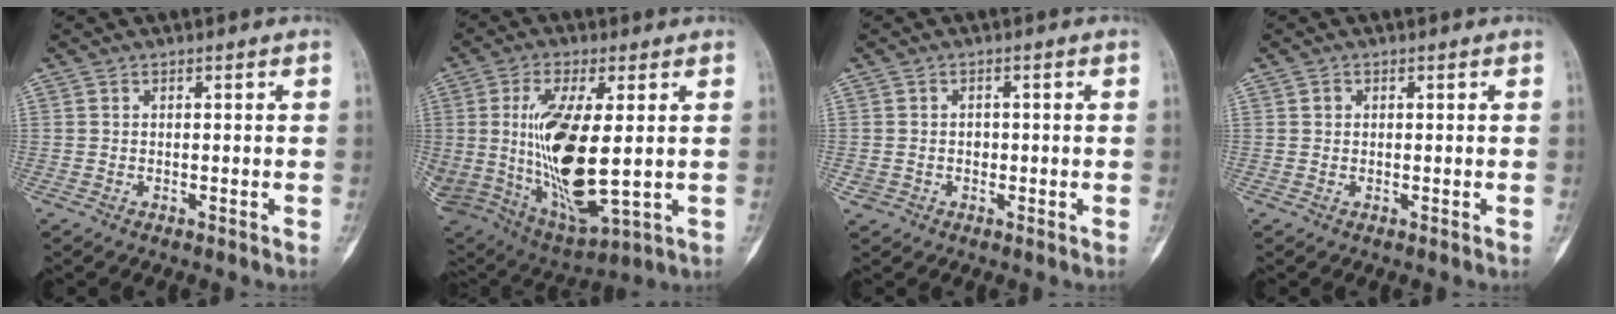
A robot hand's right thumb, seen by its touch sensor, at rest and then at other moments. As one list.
[{"total": 21.3, "force": [1.2, 8.6, 19.5], "torque": [-0.385, -0.023, 0.046]}, {"total": 2.1, "force": [-0.3, 2.0, 0.5], "torque": [0.007, 0.009, -0.002]}, {"total": 0.8, "force": [0.2, 0.7, 0.3], "torque": [-0.002, 0.002, 0.003]}]